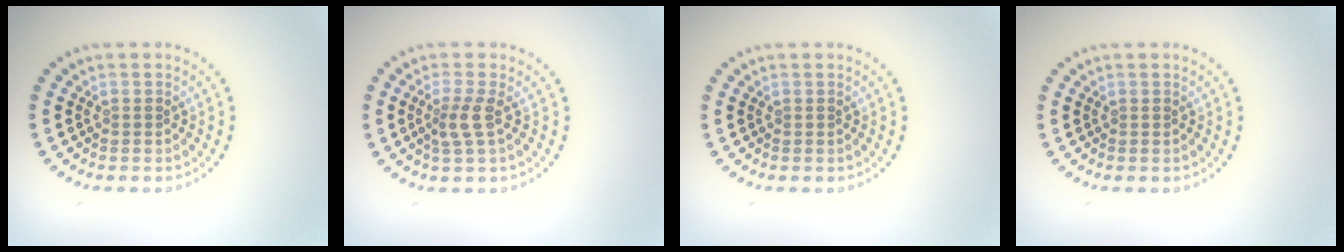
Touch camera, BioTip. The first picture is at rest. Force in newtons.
{"total": 2.1, "press": 1.6, "slide": 1.4}
{"total": 0.0}
{"total": 0.0}